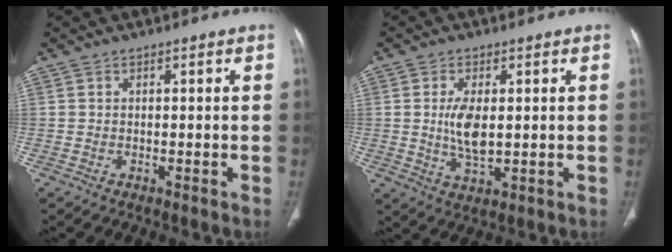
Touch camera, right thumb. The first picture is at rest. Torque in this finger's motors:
{"motor_torque": [1.43, 2.08, 0.86, -0.08, 0.08]}